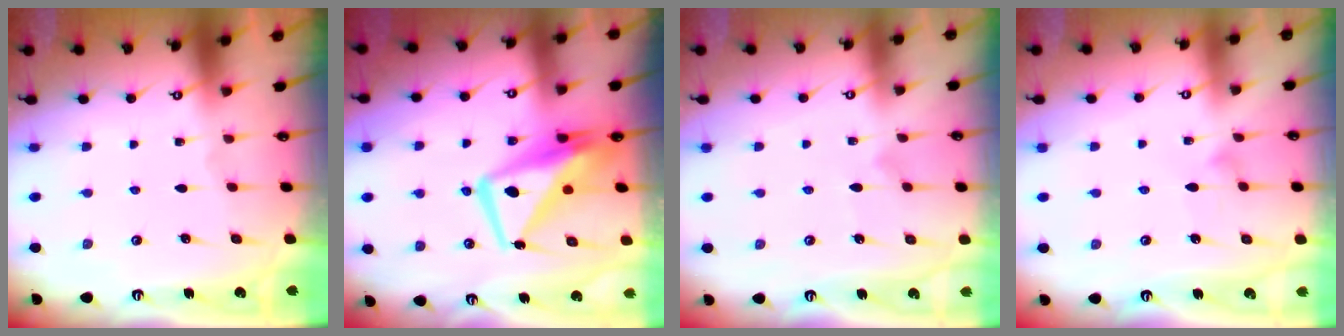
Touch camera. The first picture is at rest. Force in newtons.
{"total": 11.0, "press": 10.8, "slide": 1.9}
{"total": 6.8, "press": 6.8, "slide": 0.3}
{"total": 4.3, "press": 4.2, "slide": 0.3}